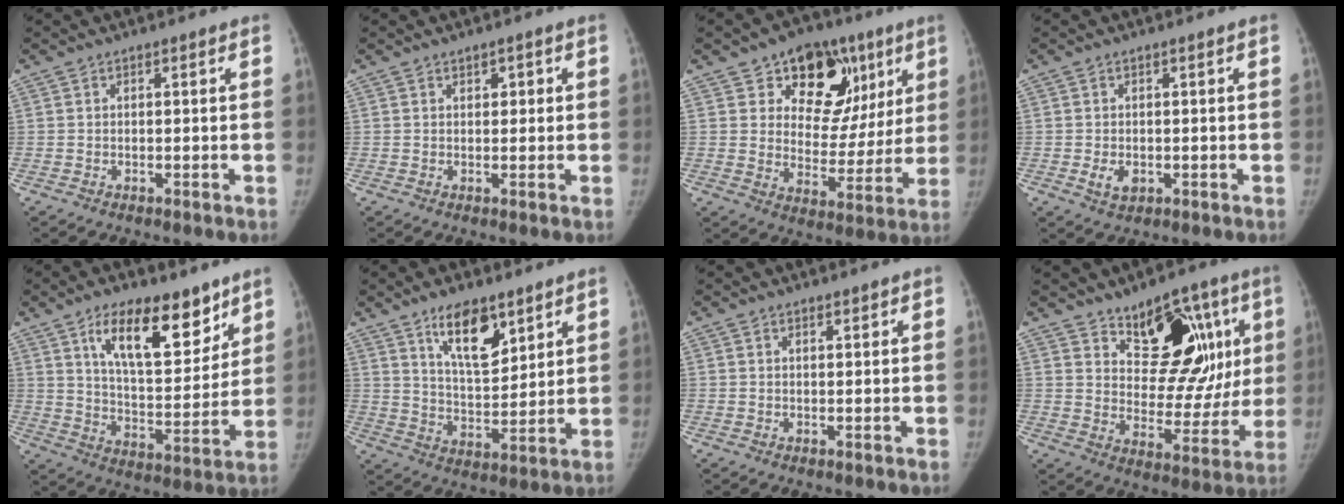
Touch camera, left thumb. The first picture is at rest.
{"total": 1.7, "force": [0.7, 1.2, 0.9], "torque": [-0.001, -0.001, 0.008]}
{"total": 18.4, "force": [9.3, 12.4, 9.9], "torque": [-0.068, -0.023, 0.136]}
{"total": 2.9, "force": [-0.6, 2.0, 2.0], "torque": [-0.031, -0.003, -0.005]}
{"total": 17.2, "force": [10.3, 7.6, 11.5], "torque": [-0.130, -0.063, 0.175]}
{"total": 11.6, "force": [7.1, 5.0, 7.7], "torque": [-0.103, -0.052, 0.130]}
{"total": 0.9, "force": [0.8, 0.4, 0.3], "torque": [-0.002, -0.005, 0.011]}
{"total": 19.0, "force": [8.2, 11.2, 13.0], "torque": [-0.100, -0.038, 0.122]}